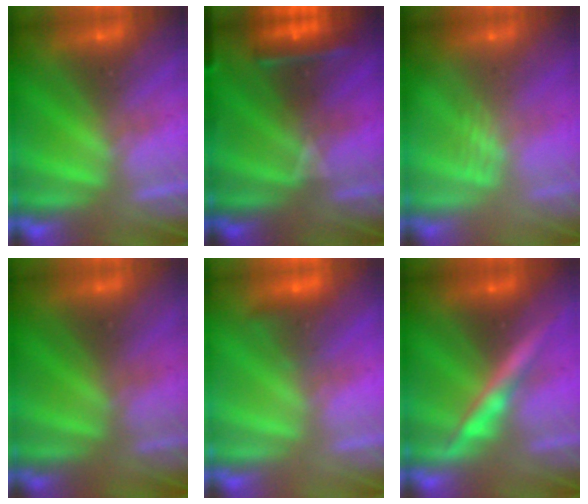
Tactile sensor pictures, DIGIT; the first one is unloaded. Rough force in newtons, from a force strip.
{"total": 8.6}
{"total": 2.3}
{"total": 2.7}
{"total": 2.4}
{"total": 3.3}